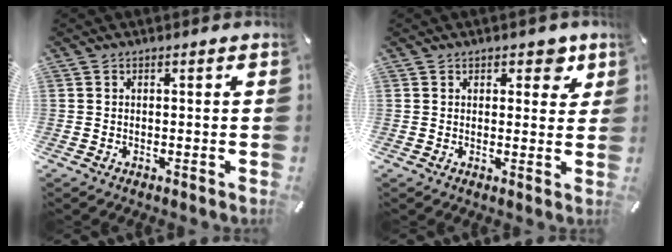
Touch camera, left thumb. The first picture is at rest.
{"total": 4.8, "force": [2.7, 3.0, 2.7], "torque": [-0.014, -0.009, 0.039]}